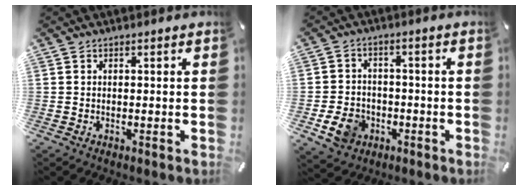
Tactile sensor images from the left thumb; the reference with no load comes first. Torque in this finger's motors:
{"motor_torque": [0.29, 1.94, 0.17, 0.03, 0.01]}